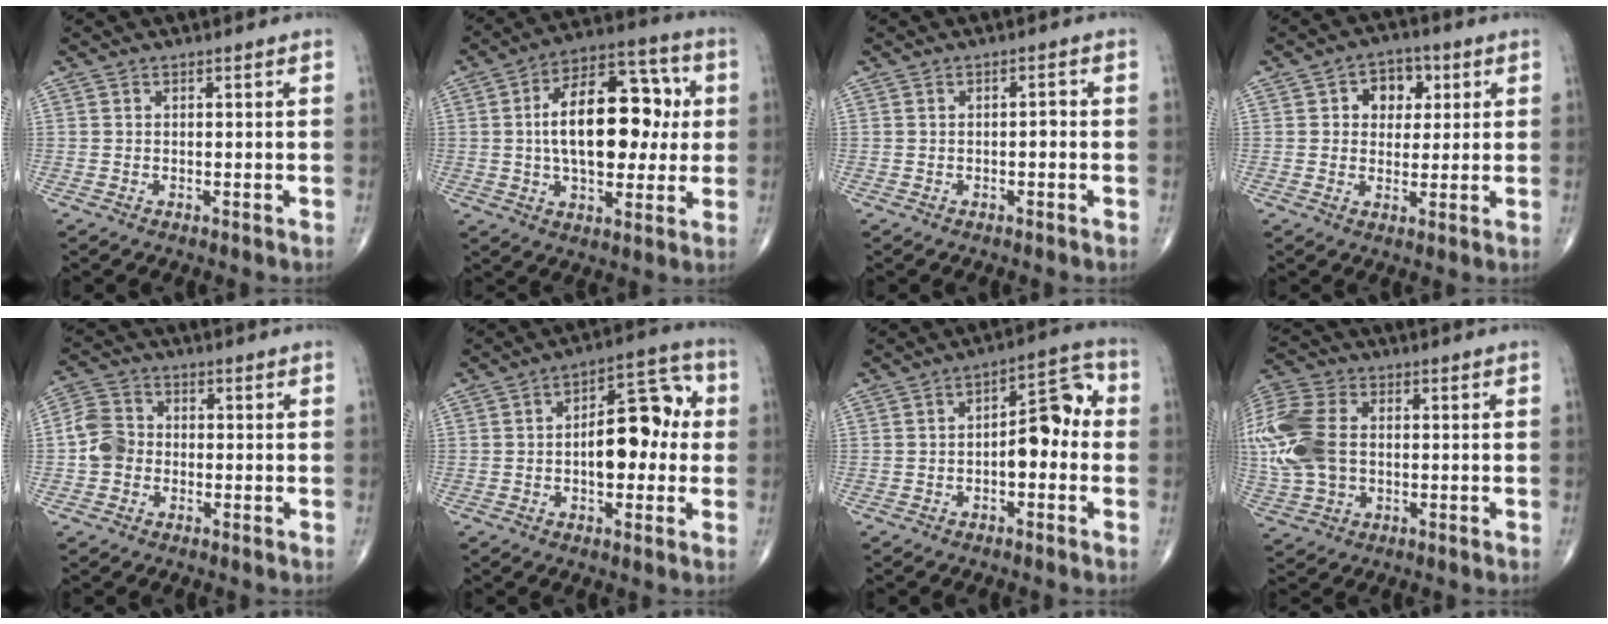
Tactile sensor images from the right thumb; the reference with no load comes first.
{"total": 20.0, "force": [1.6, 10.9, 16.7], "torque": [-0.235, 0.023, 0.021]}
{"total": 1.2, "force": [-0.3, 0.5, 1.0], "torque": [-0.012, 0.005, -0.006]}
{"total": 7.1, "force": [2.2, 5.3, 4.1], "torque": [-0.017, -0.001, 0.027]}
{"total": 5.8, "force": [-1.1, 4.9, 2.8], "torque": [-0.046, 0.017, -0.033]}
{"total": 12.9, "force": [0.0, 6.8, 11.0], "torque": [-0.135, 0.034, -0.006]}
{"total": 9.1, "force": [-0.8, 4.6, 7.9], "torque": [-0.088, 0.034, -0.020]}
{"total": 18.9, "force": [0.5, 13.1, 13.5], "torque": [-0.347, 0.011, 0.015]}